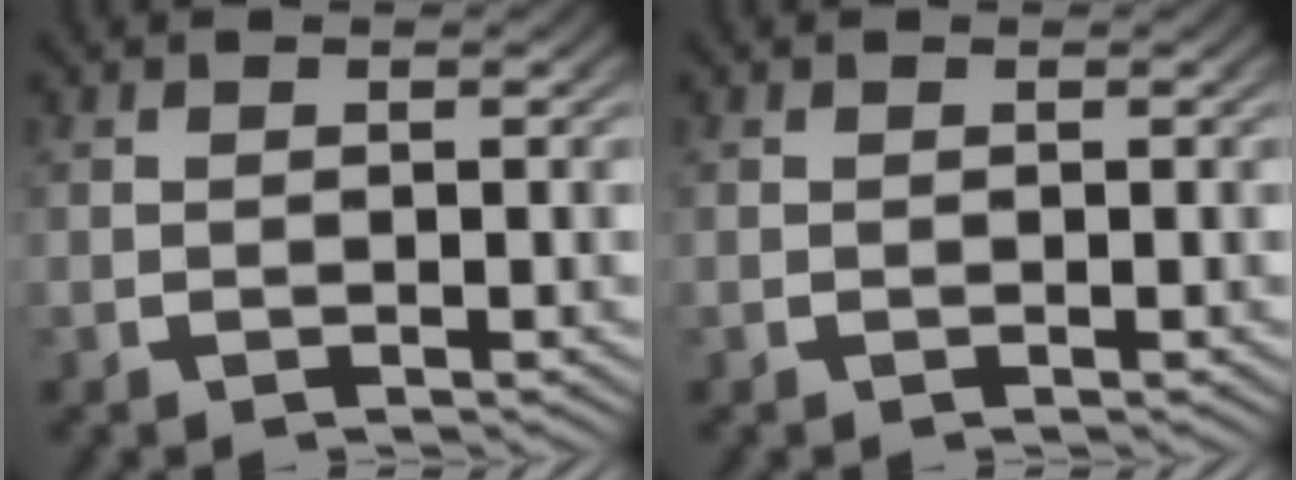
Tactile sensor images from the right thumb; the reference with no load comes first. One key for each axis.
{"total": 0.0}